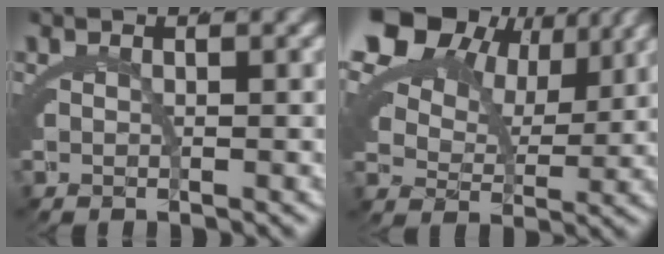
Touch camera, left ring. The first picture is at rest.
{"total": 10.1, "force": [4.6, 6.9, 5.9], "torque": [-0.122, 0.003, 0.074]}